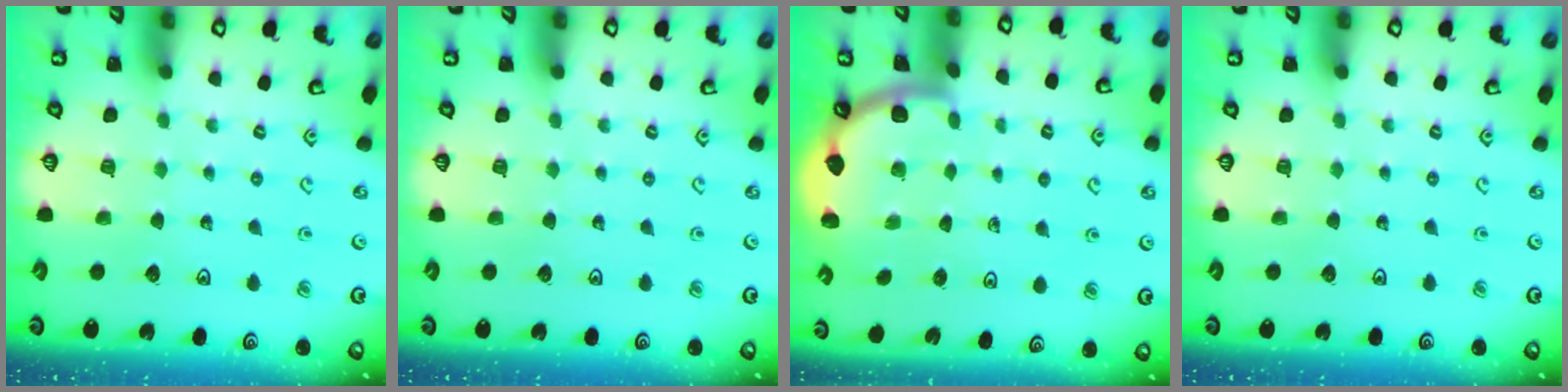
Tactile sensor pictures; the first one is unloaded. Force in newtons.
{"total": 0.0}
{"total": 1.3, "press": 1.3, "slide": 0.1}
{"total": 0.0}